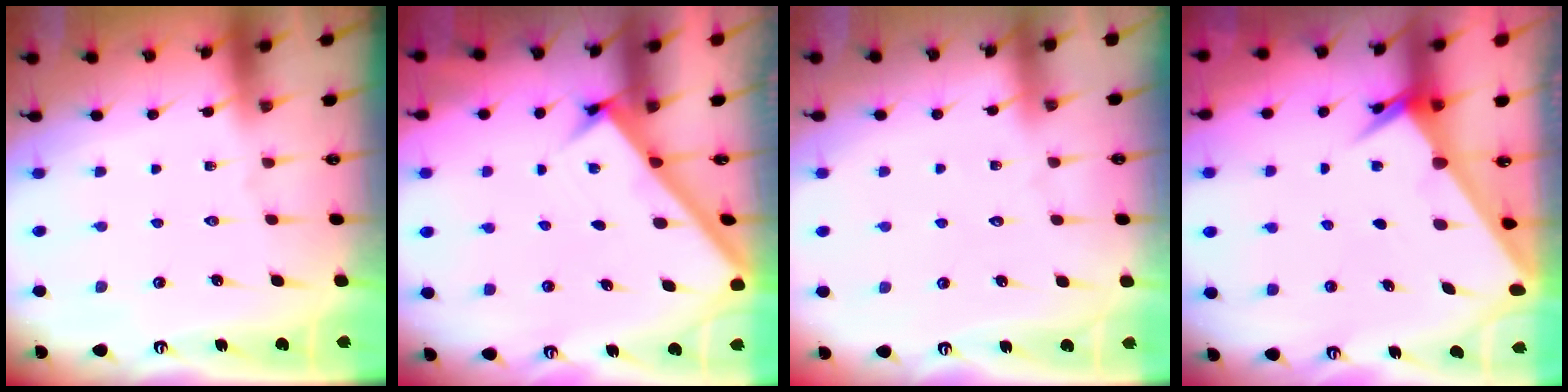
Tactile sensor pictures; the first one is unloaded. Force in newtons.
{"total": 2.4, "press": 2.4, "slide": 0.2}
{"total": 2.1, "press": 2.1, "slide": 0.3}
{"total": 2.5, "press": 2.5, "slide": 0.2}